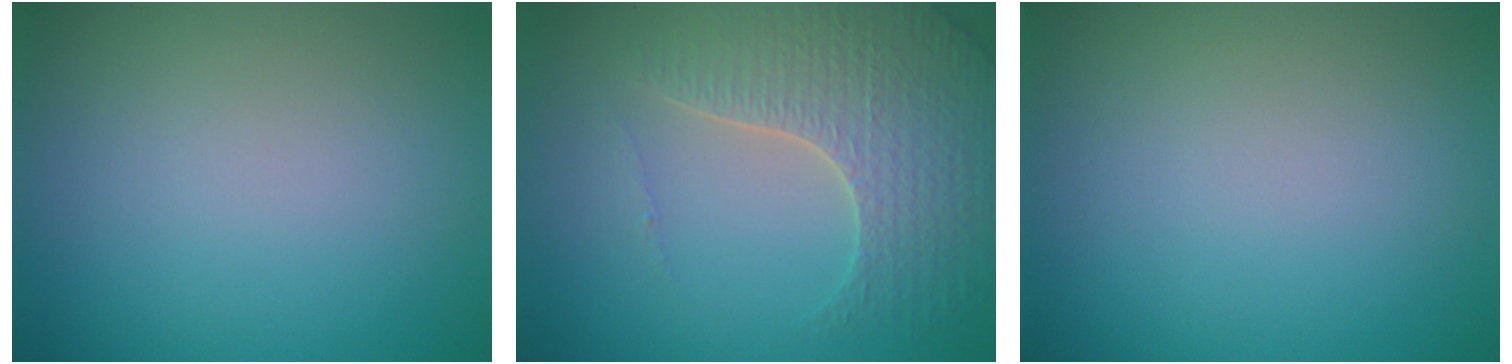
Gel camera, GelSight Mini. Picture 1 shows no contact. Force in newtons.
{"total": 4.9, "press": 4.4, "slide": 2.3}
{"total": 0.0}